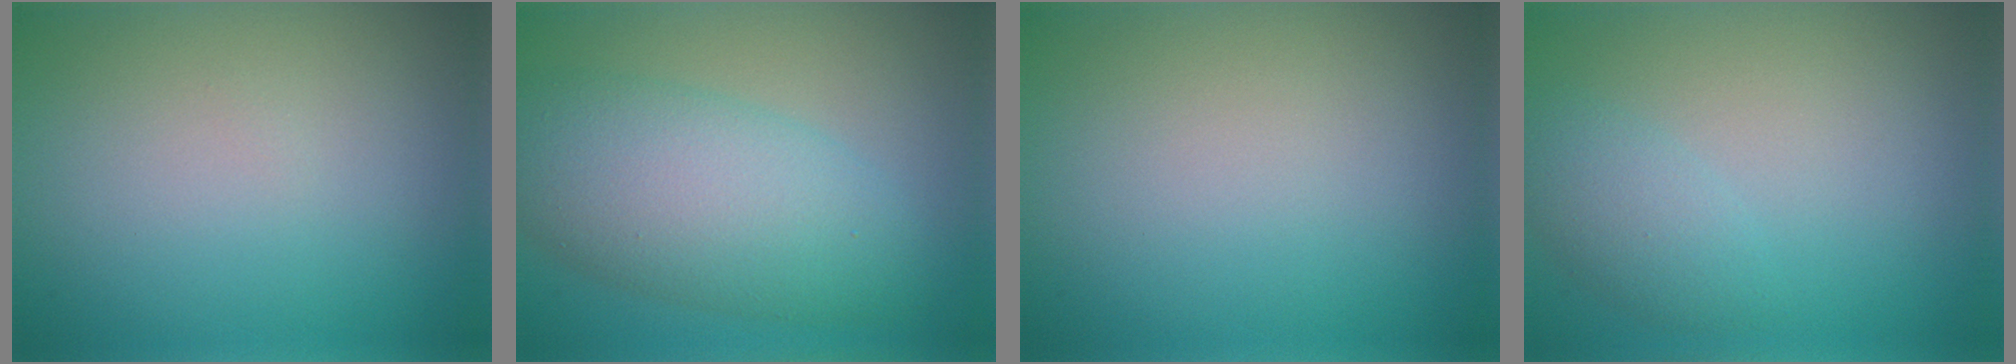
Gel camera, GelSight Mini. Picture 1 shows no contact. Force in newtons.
{"total": 7.8, "press": 7.8, "slide": 0.3}
{"total": 0.0}
{"total": 2.3, "press": 2.3, "slide": 0.2}